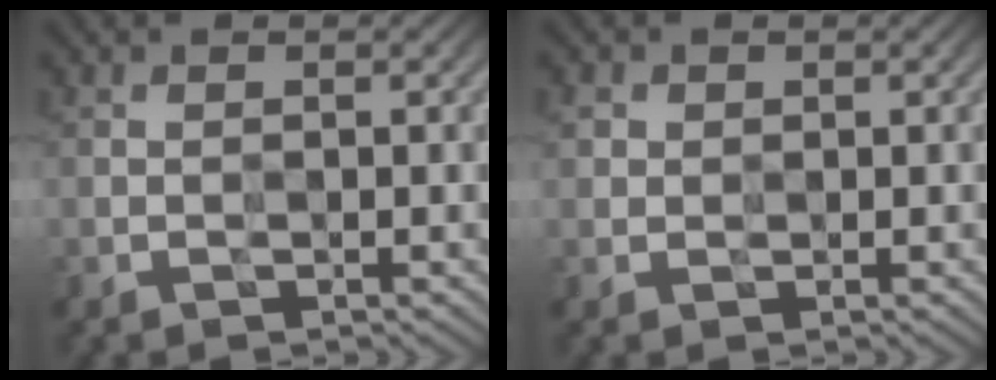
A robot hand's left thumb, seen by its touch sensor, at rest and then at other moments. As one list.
[{"total": 1.4, "force": [0.6, 1.2, 0.3], "torque": [-0.007, 0.000, 0.011]}]